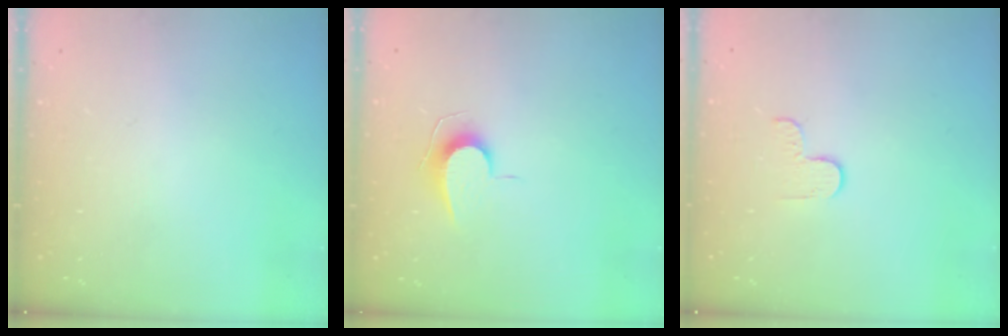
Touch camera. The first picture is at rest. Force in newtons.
{"total": 7.0, "press": 7.0, "slide": 0.7}
{"total": 2.7, "press": 2.6, "slide": 0.4}